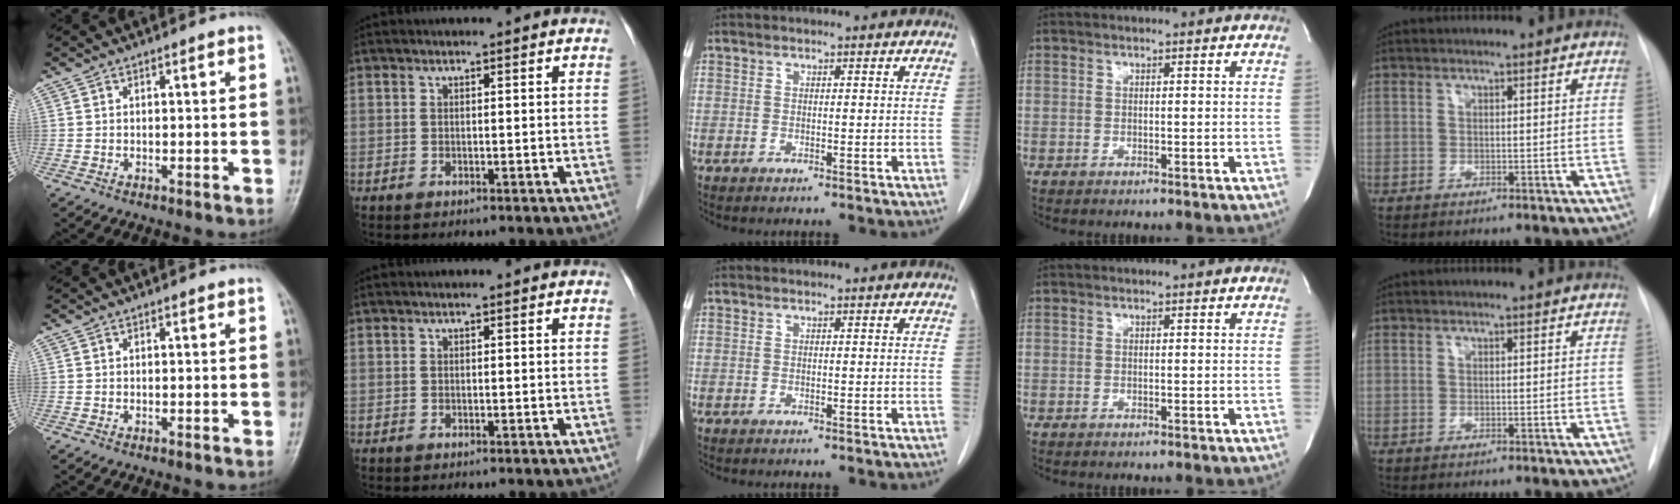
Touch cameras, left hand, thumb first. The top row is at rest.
{}